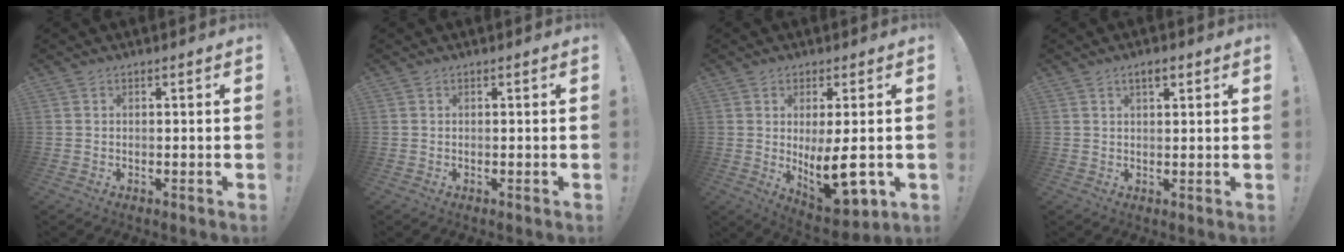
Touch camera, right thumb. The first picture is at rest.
{"total": 0.0}
{"total": 13.1, "force": [-0.6, 4.3, 12.4], "torque": [-0.198, -0.017, -0.001]}
{"total": 3.0, "force": [1.6, 1.1, 2.2], "torque": [-0.039, 0.000, 0.026]}